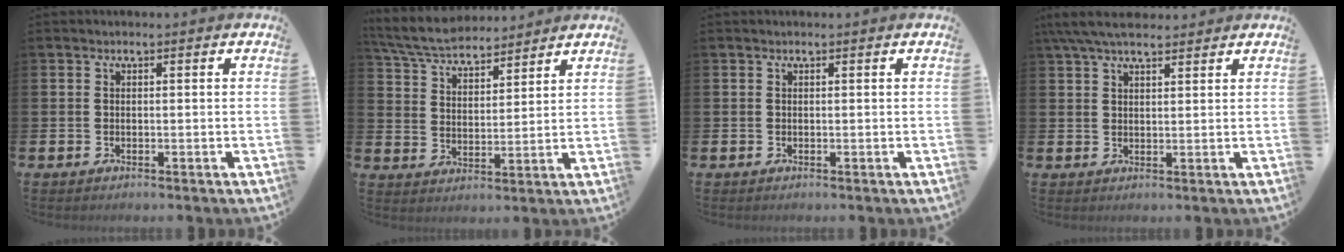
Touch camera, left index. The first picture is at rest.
{"total": 6.3, "force": [6.1, 1.4, 1.2], "torque": [-0.050, -0.030, 0.109]}
{"total": 0.0}
{"total": 5.9, "force": [5.0, 1.8, 2.5], "torque": [-0.058, -0.014, 0.093]}